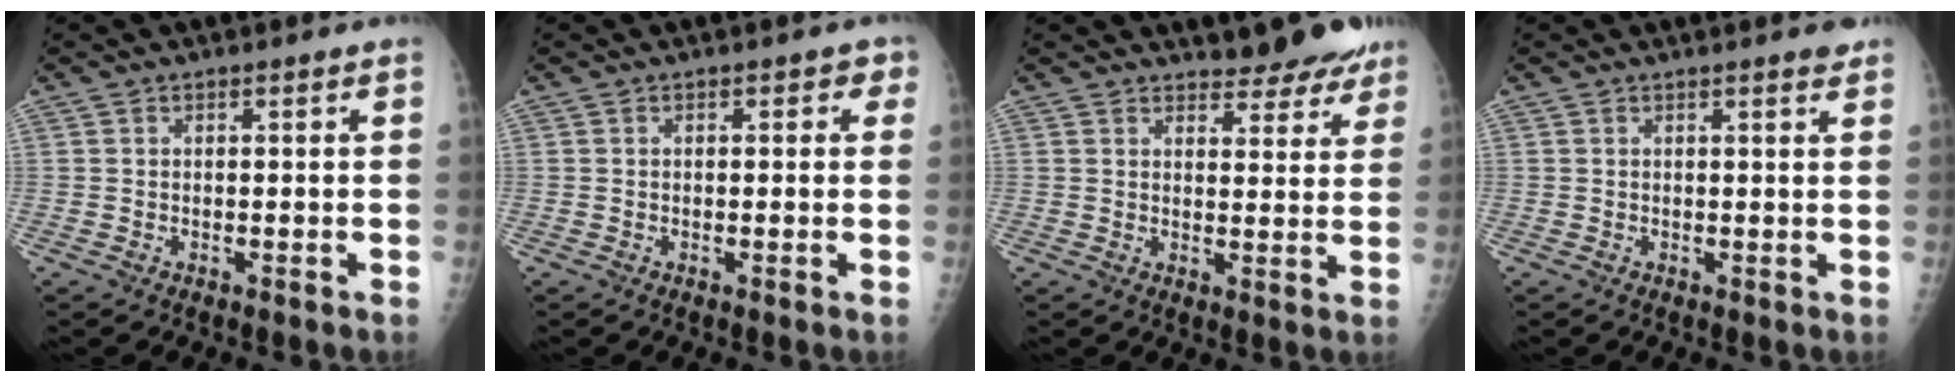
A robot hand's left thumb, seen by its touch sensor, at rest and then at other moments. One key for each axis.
{"total": 2.0, "fx": 0.7, "fy": 1.2, "fz": 1.4, "tx": 0.004, "ty": 0.003, "tz": 0.002}
{"total": 8.3, "fx": 7.3, "fy": 3.0, "fz": 2.5, "tx": 0.001, "ty": -0.045, "tz": 0.084}
{"total": 2.1, "fx": 1.7, "fy": 0.1, "fz": 1.3, "tx": -0.012, "ty": -0.006, "tz": 0.019}